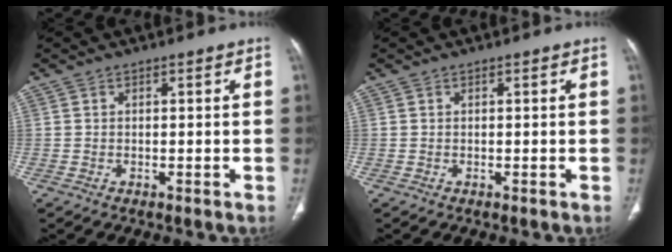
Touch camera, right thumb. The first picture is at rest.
{"total": 0.0}